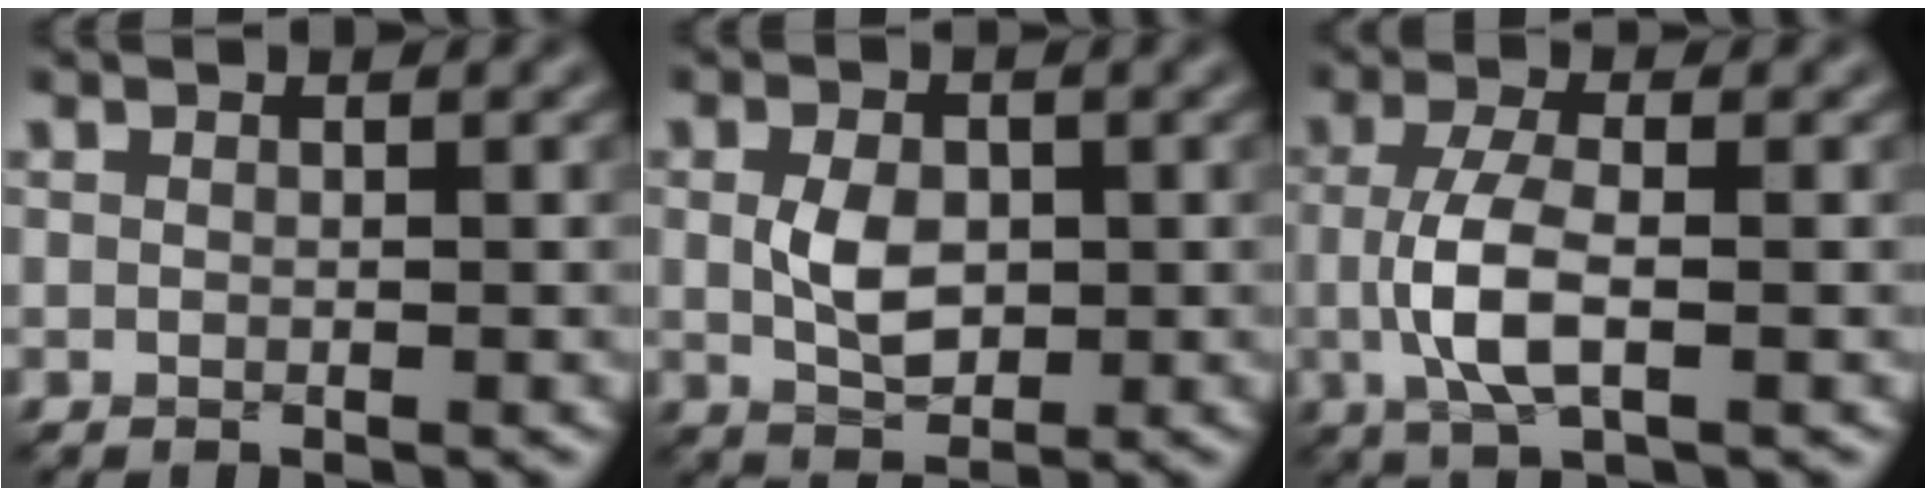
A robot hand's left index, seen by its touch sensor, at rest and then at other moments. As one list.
[{"total": 3.3, "force": [0.0, 2.1, 2.6], "torque": [-0.057, -0.001, -0.002]}, {"total": 4.3, "force": [-0.6, 1.5, 4.0], "torque": [-0.098, -0.002, -0.017]}]